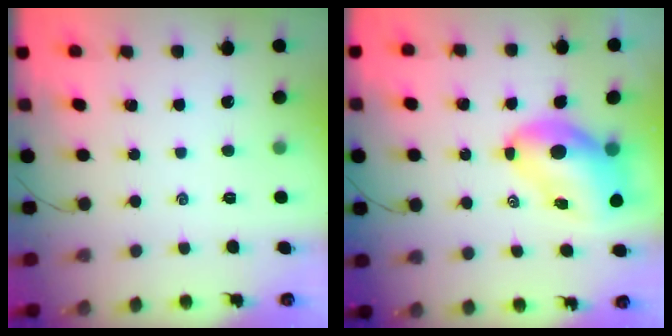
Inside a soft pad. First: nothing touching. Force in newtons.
{"total": 10.4, "press": 9.9, "slide": 3.1}